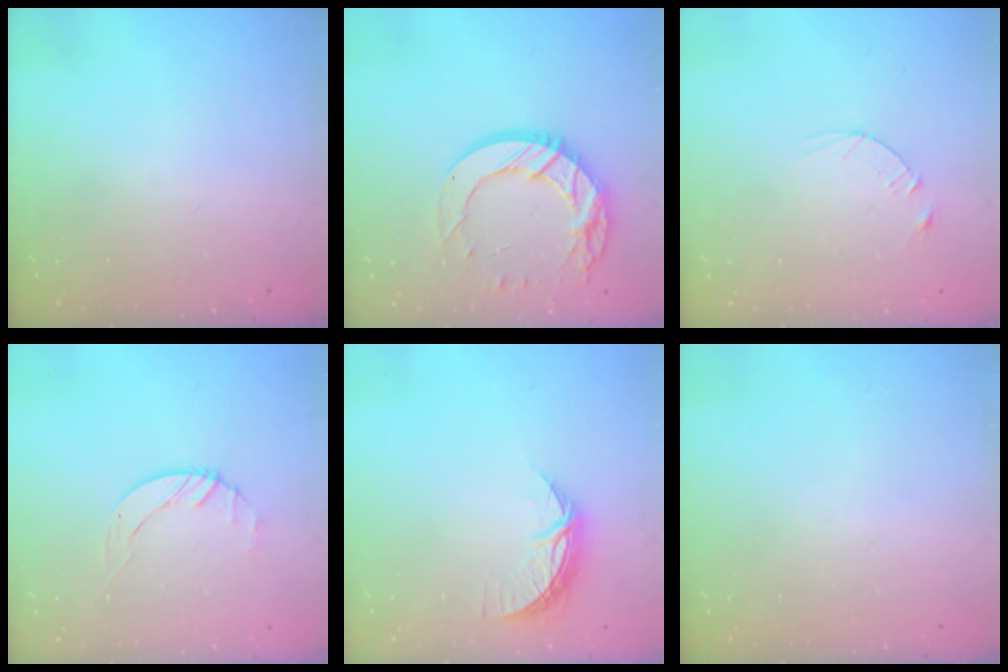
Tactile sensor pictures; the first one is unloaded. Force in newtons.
{"total": 16.8, "press": 16.8, "slide": 1.2}
{"total": 2.5, "press": 2.5, "slide": 0.3}
{"total": 1.4, "press": 1.4, "slide": 0.2}
{"total": 7.2, "press": 7.2, "slide": 0.4}
{"total": 0.0}